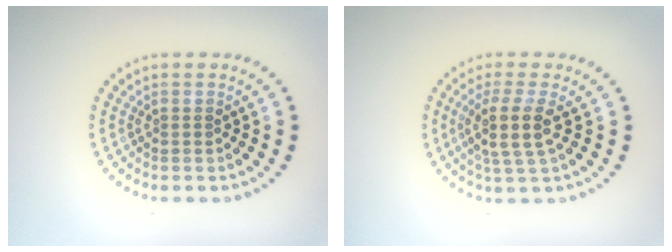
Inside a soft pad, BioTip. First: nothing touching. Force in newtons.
{"total": 3.5, "press": 2.8, "slide": 2.0}